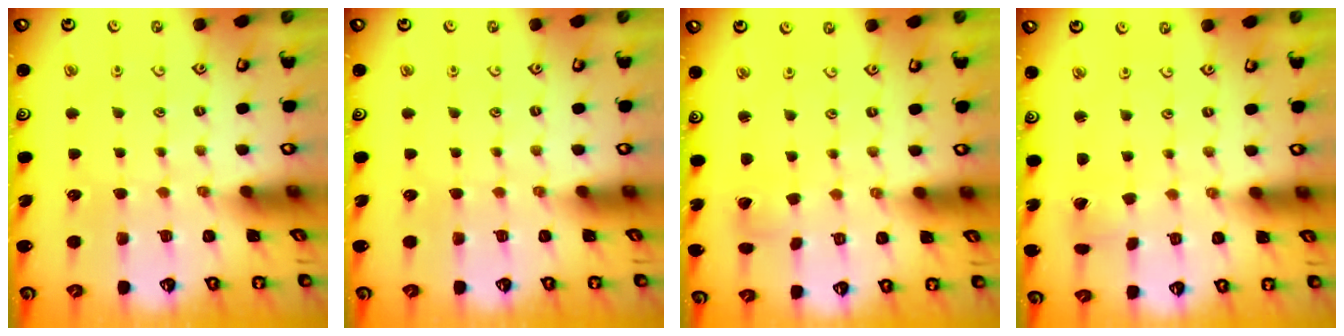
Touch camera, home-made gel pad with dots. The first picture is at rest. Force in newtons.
{"total": 0.0}
{"total": 0.8, "press": 0.8, "slide": 0.1}
{"total": 1.9, "press": 1.9, "slide": 0.2}